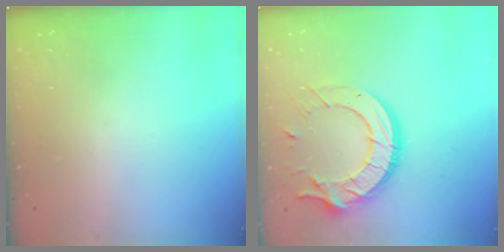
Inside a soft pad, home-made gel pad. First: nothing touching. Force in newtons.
{"total": 16.0, "press": 15.9, "slide": 1.4}